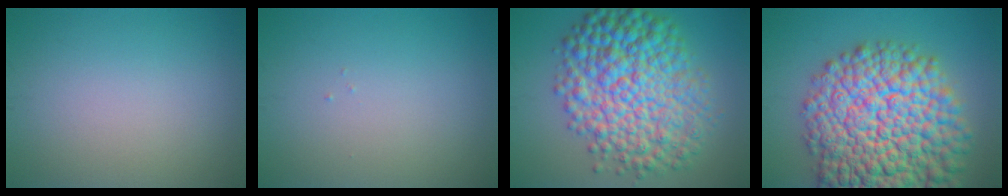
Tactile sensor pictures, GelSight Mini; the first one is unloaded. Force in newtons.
{"total": 0.0}
{"total": 11.5, "press": 11.5, "slide": 0.0}
{"total": 18.0, "press": 18.0, "slide": 0.8}